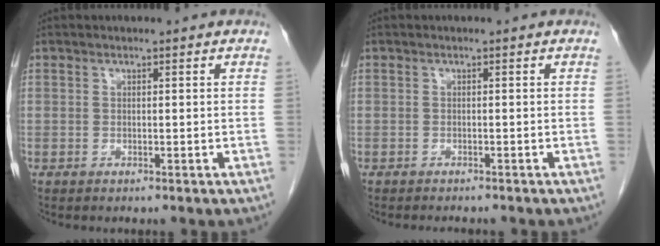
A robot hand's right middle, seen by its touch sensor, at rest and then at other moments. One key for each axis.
{"total": 2.2, "fx": -2.0, "fy": 0.4, "fz": 0.8, "tx": -0.013, "ty": -0.006, "tz": -0.023}